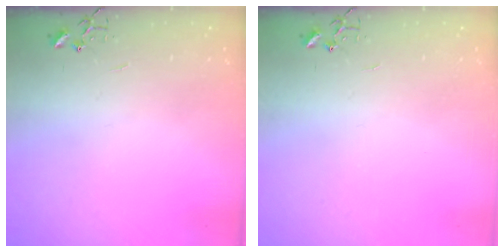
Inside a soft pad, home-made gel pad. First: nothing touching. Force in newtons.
{"total": 0.0}